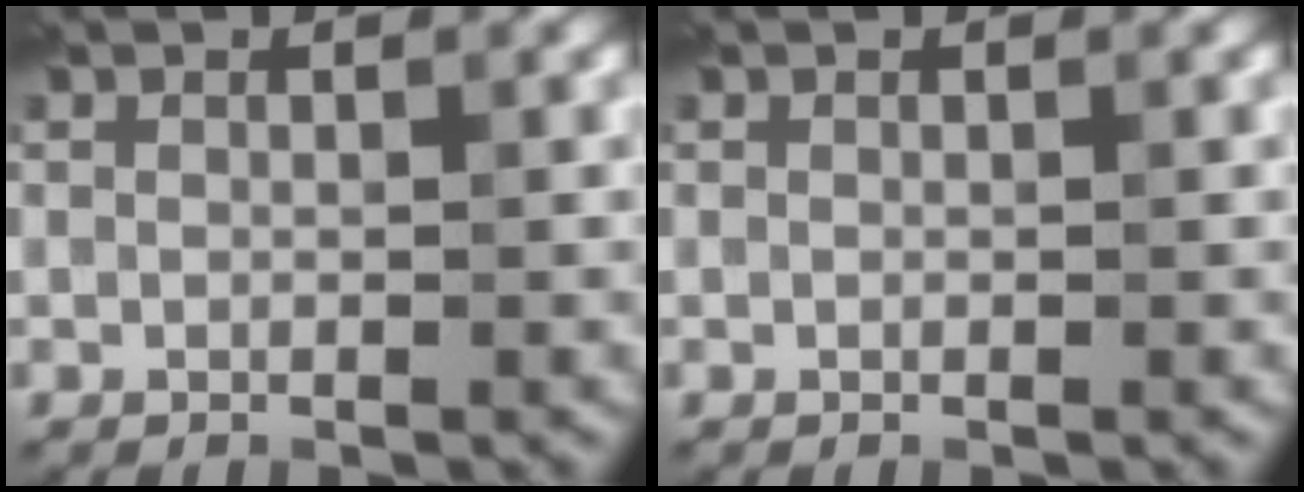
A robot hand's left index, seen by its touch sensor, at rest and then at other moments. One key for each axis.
{"total": 0.0}